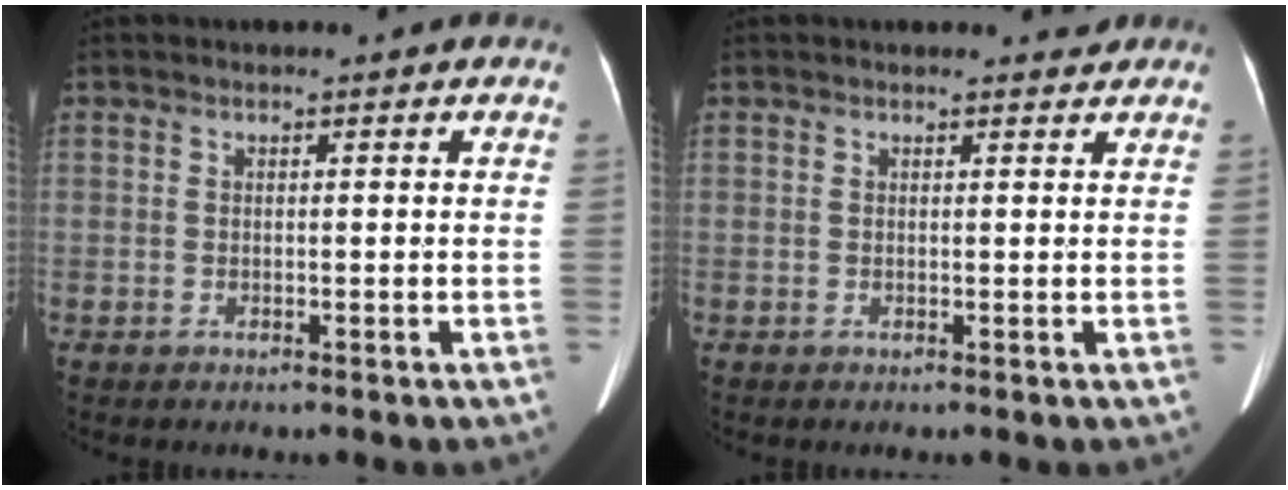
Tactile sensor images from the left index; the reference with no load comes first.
{"total": 1.2, "force": [1.2, 0.3, 0.1], "torque": [-0.007, -0.002, 0.013]}